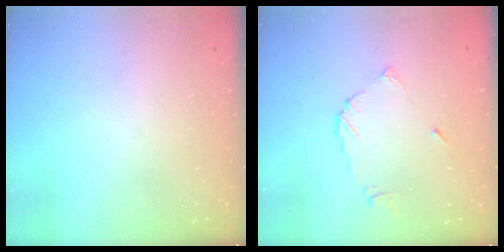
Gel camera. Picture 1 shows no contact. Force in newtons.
{"total": 5.5, "press": 5.5, "slide": 0.3}